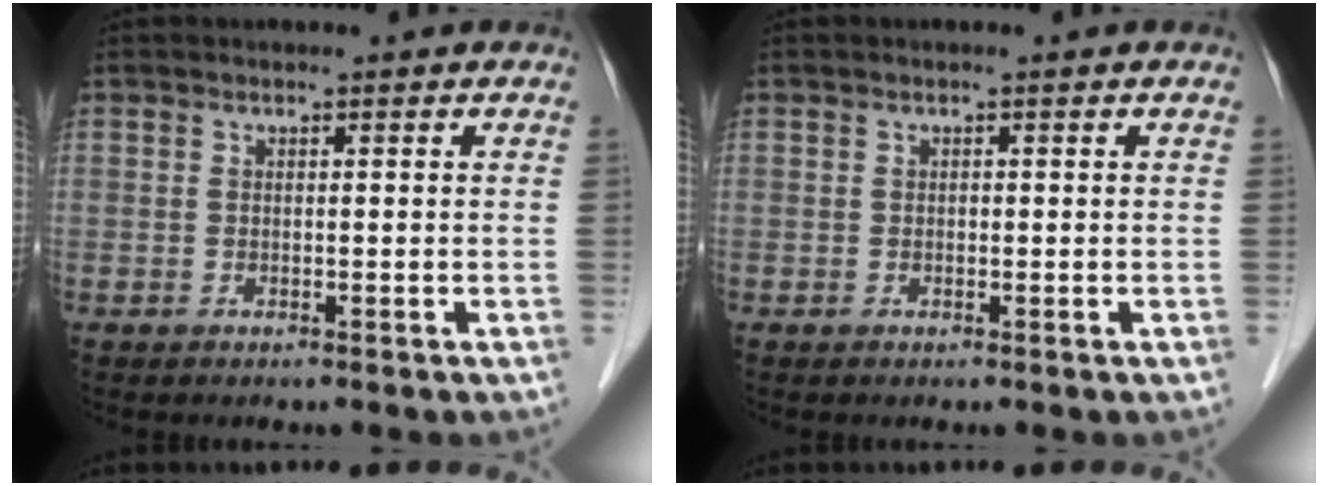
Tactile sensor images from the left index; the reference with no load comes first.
{"total": 0.0}